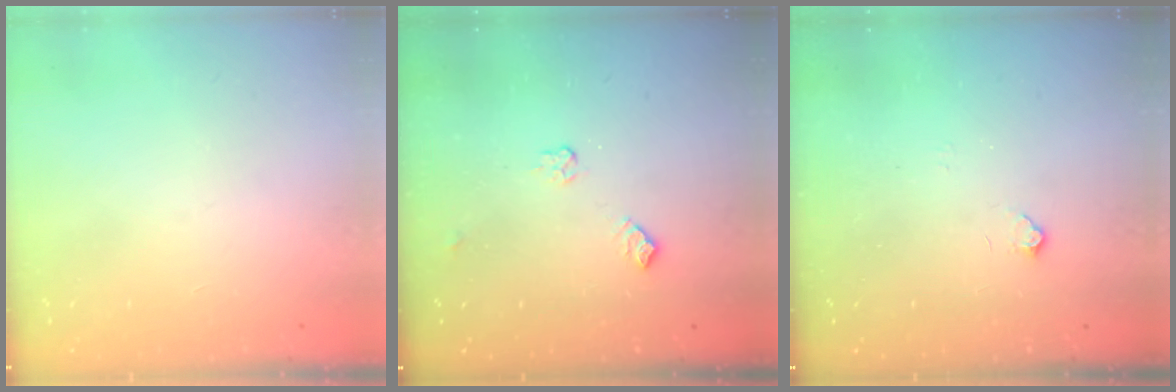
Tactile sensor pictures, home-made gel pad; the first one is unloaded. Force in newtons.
{"total": 6.7, "press": 6.7, "slide": 0.9}
{"total": 3.9, "press": 3.9, "slide": 0.5}